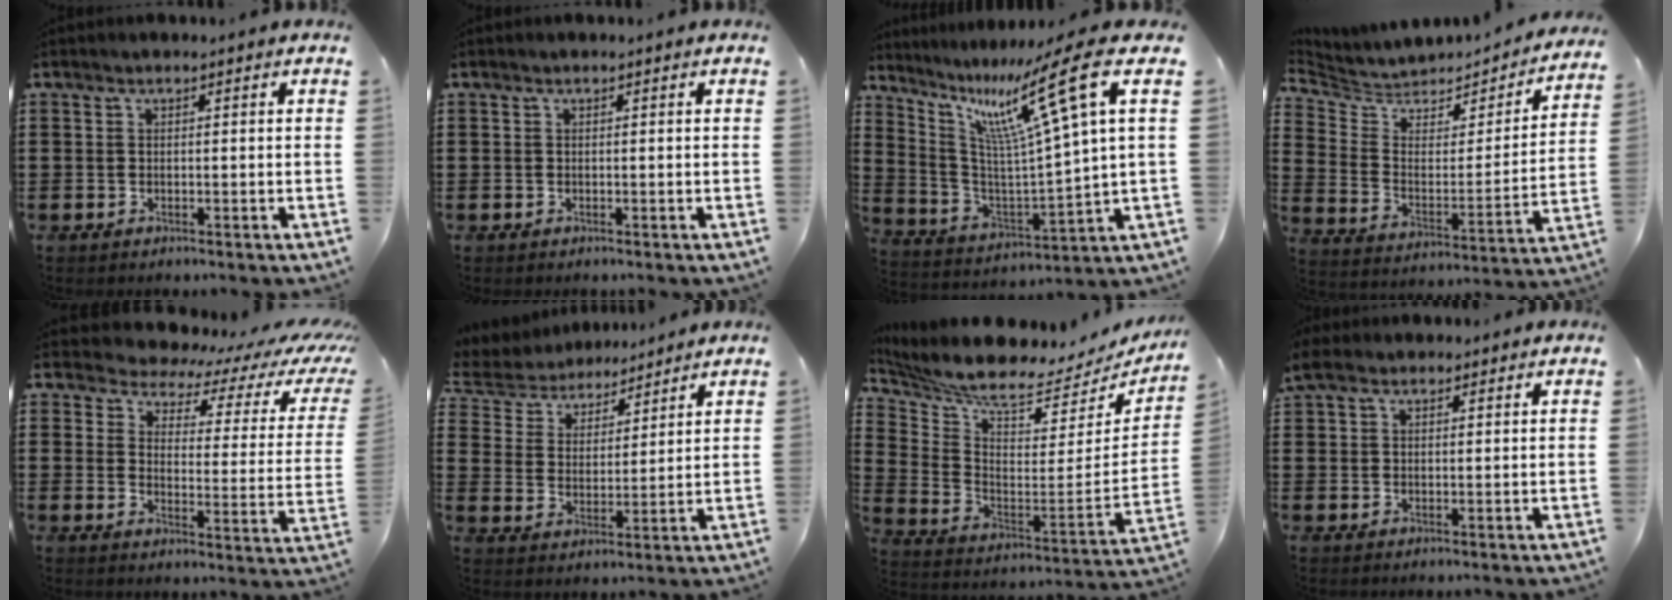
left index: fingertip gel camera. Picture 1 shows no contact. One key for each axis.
{"total": 0.0}
{"total": 14.2, "fx": 7.0, "fy": 0.3, "fz": 12.3, "tx": -0.248, "ty": -0.029, "tz": 0.098}
{"total": 4.3, "fx": 3.6, "fy": 2.2, "fz": 0.8, "tx": -0.045, "ty": -0.030, "tz": 0.058}
{"total": 3.8, "fx": 3.3, "fy": 1.4, "fz": 1.1, "tx": -0.032, "ty": -0.036, "tz": 0.047}
{"total": 5.3, "fx": 5.1, "fy": 1.5, "fz": 0.6, "tx": -0.043, "ty": -0.030, "tz": 0.086}
{"total": 6.6, "fx": 5.5, "fy": 1.1, "fz": 3.4, "tx": -0.089, "ty": -0.060, "tz": 0.086}
{"total": 4.1, "fx": 3.1, "fy": 2.3, "fz": 1.5, "tx": -0.034, "ty": 0.005, "tz": 0.058}